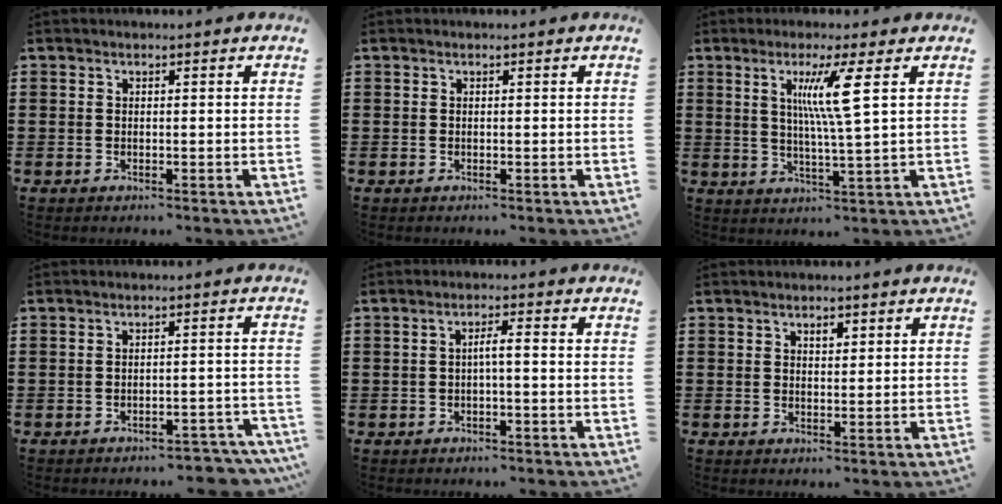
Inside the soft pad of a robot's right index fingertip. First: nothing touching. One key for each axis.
{"total": 0.0}
{"total": 7.7, "fx": 2.5, "fy": -0.2, "fz": 7.3, "tx": -0.147, "ty": -0.004, "tz": 0.035}
{"total": 3.0, "fx": -2.9, "fy": 0.3, "fz": 0.7, "tx": -0.014, "ty": 0.002, "tz": -0.061}
{"total": 2.1, "fx": -0.5, "fy": 0.1, "fz": 2.0, "tx": -0.038, "ty": 0.002, "tz": -0.011}
{"total": 1.5, "fx": 0.9, "fy": 0.8, "fz": 0.9, "tx": -0.021, "ty": 0.006, "tz": 0.015}